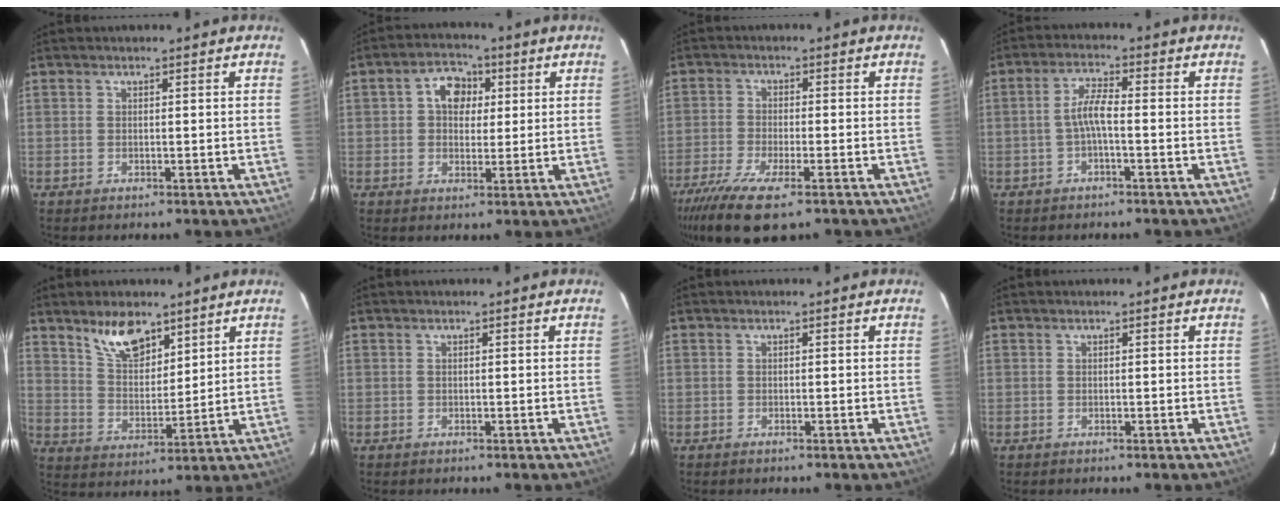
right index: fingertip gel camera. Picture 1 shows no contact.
{"total": 6.3, "force": [1.5, 4.9, 3.6], "torque": [-0.060, 0.019, 0.023]}
{"total": 11.0, "force": [-7.5, 2.7, 7.7], "torque": [-0.179, -0.041, -0.142]}
{"total": 3.8, "force": [-1.2, 0.6, 3.6], "torque": [-0.075, 0.010, -0.024]}
{"total": 9.3, "force": [6.5, 4.1, 5.2], "torque": [-0.088, 0.006, 0.128]}
{"total": 0.0}
{"total": 0.0}
{"total": 0.0}